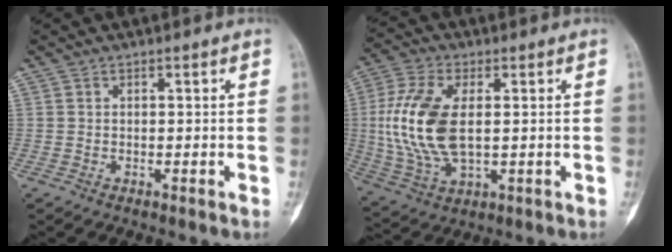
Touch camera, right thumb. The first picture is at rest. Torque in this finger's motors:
{"motor_torque": [1.64, 1.44, 1.08, -1.24, 0.47]}